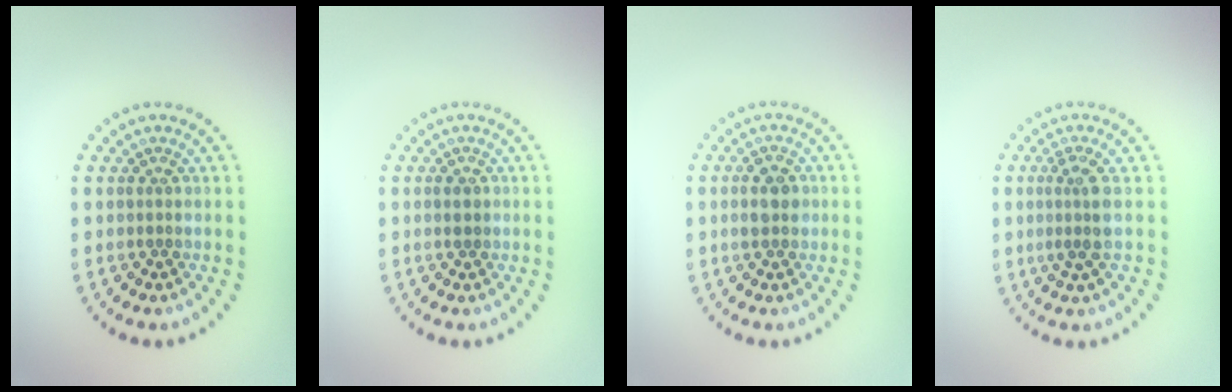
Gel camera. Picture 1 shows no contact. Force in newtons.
{"total": 1.3, "press": 1.3, "slide": 0.2}
{"total": 2.5, "press": 2.5, "slide": 0.2}
{"total": 2.4, "press": 1.9, "slide": 1.5}